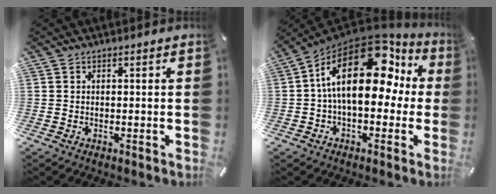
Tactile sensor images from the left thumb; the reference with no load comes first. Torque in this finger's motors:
{"motor_torque": [1.01, 1.68, 1.64, -1.13, 0.94]}